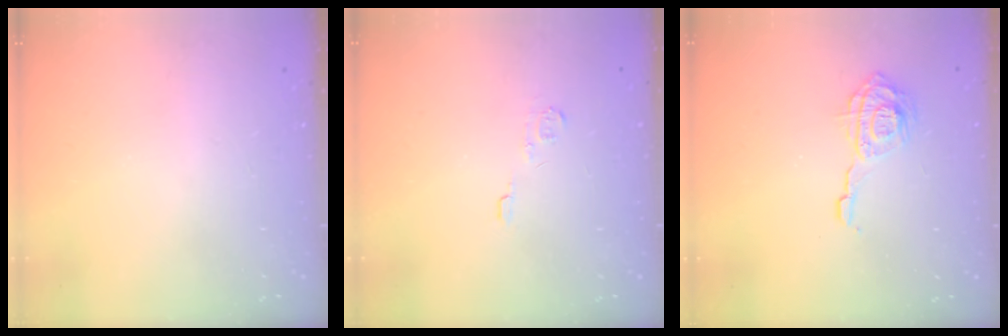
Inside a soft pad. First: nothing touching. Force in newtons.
{"total": 3.8, "press": 3.8, "slide": 0.5}
{"total": 10.3, "press": 10.3, "slide": 1.0}